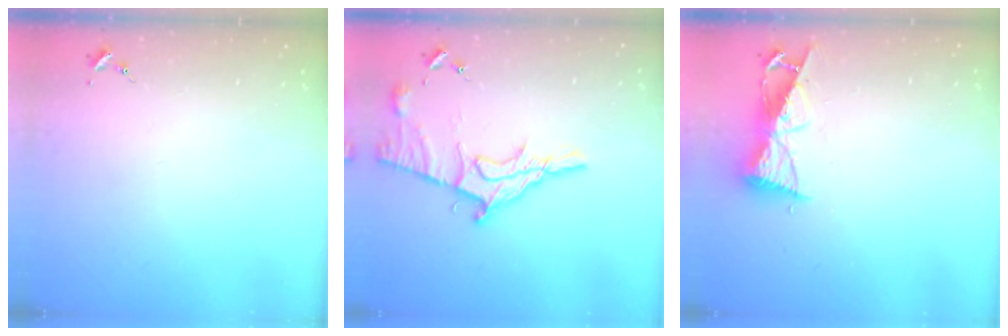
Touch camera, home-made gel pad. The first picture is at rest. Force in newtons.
{"total": 15.9, "press": 15.8, "slide": 1.2}
{"total": 8.7, "press": 8.7, "slide": 0.7}